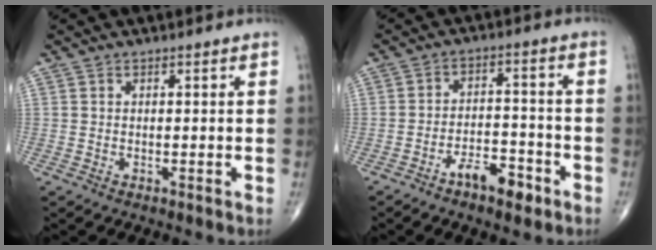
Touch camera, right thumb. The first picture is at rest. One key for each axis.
{"total": 7.4, "fx": -4.6, "fy": 3.1, "fz": 4.9, "tx": -0.068, "ty": 0.035, "tz": -0.074}